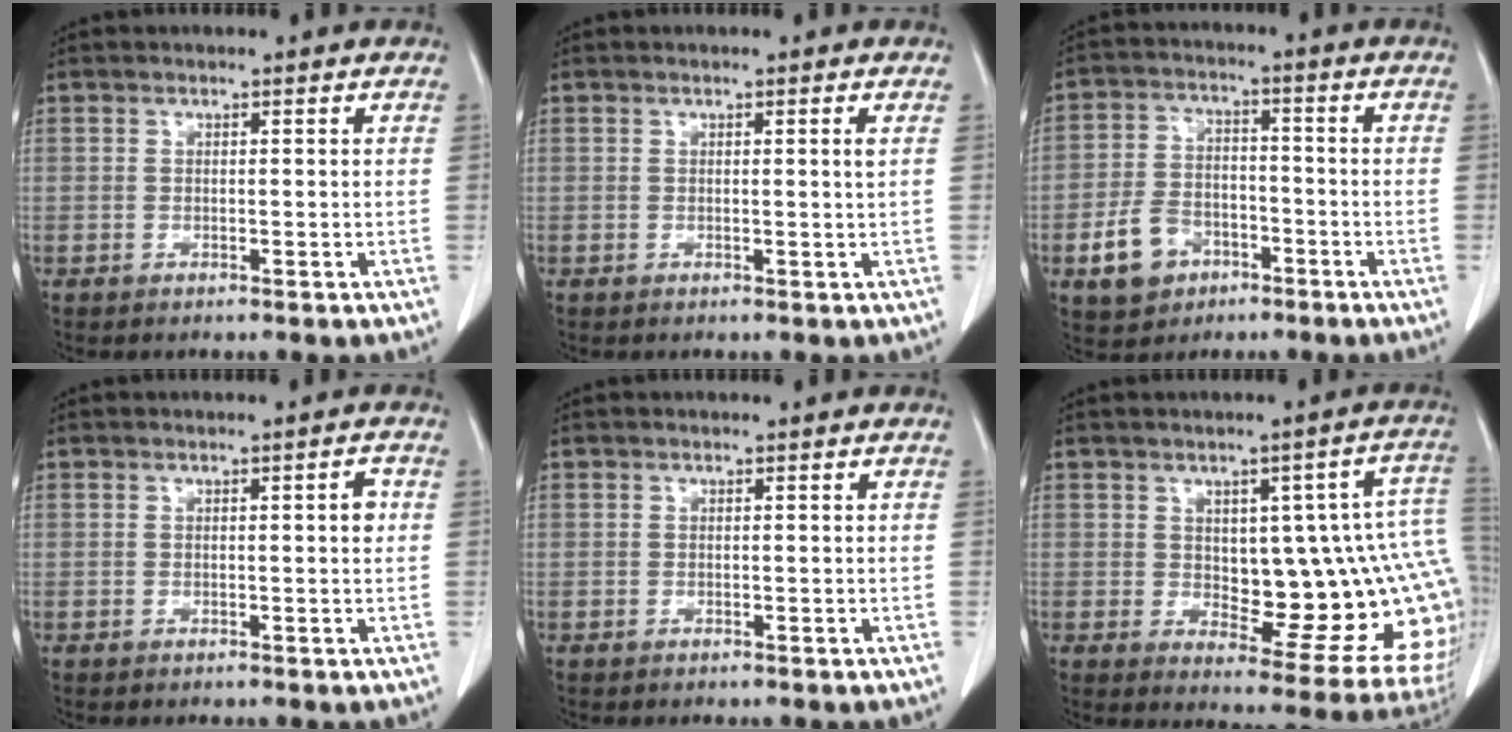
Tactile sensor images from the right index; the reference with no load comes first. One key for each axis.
{"total": 0.8, "fx": 0.2, "fy": -0.3, "fz": 0.7, "tx": -0.013, "ty": -0.002, "tz": 0.005}
{"total": 8.3, "fx": -3.9, "fy": 6.1, "fz": 4.1, "tx": -0.094, "ty": 0.014, "tz": -0.061}
{"total": 1.6, "fx": 0.2, "fy": 0.3, "fz": 1.5, "tx": -0.021, "ty": 0.004, "tz": 0.003}
{"total": 0.0}
{"total": 18.4, "fx": 0.5, "fy": 5.9, "fz": 17.4, "tx": -0.157, "ty": 0.020, "tz": 0.023}